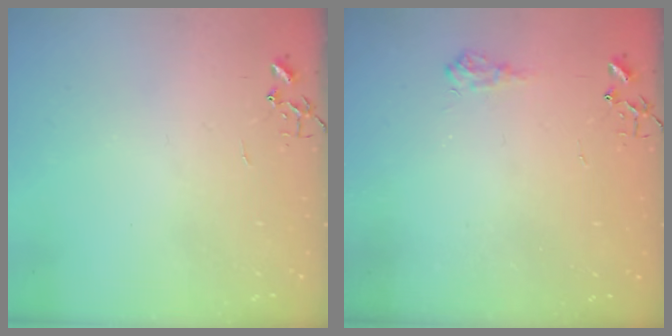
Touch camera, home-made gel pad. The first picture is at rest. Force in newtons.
{"total": 6.2, "press": 6.2, "slide": 0.9}